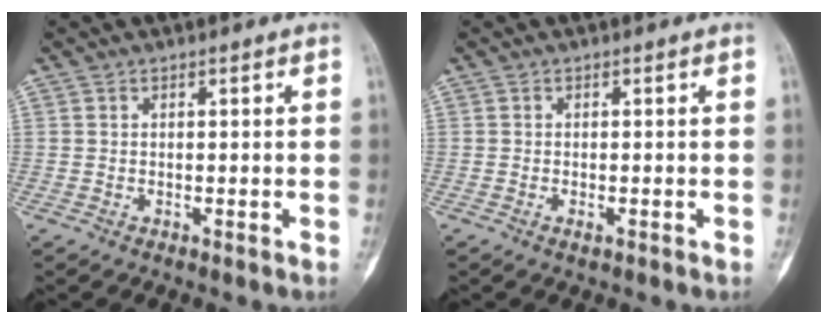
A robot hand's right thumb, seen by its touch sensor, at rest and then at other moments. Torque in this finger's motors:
{"motor_torque": [-0.42, -0.28, 0.05, 0.22, 0.04]}